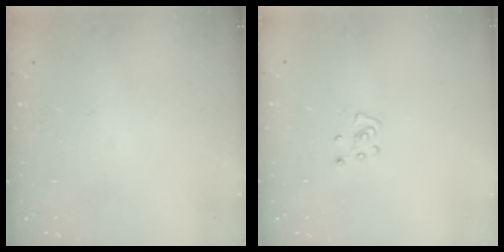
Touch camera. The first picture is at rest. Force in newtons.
{"total": 4.3, "press": 4.2, "slide": 0.4}